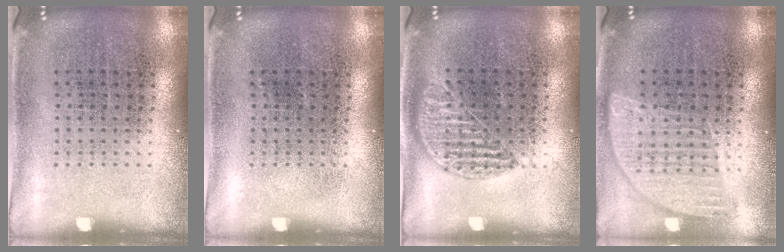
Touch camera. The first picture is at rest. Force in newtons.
{"total": 0.0}
{"total": 1.0, "press": 0.8, "slide": 0.4}
{"total": 0.9, "press": 0.9, "slide": 0.2}